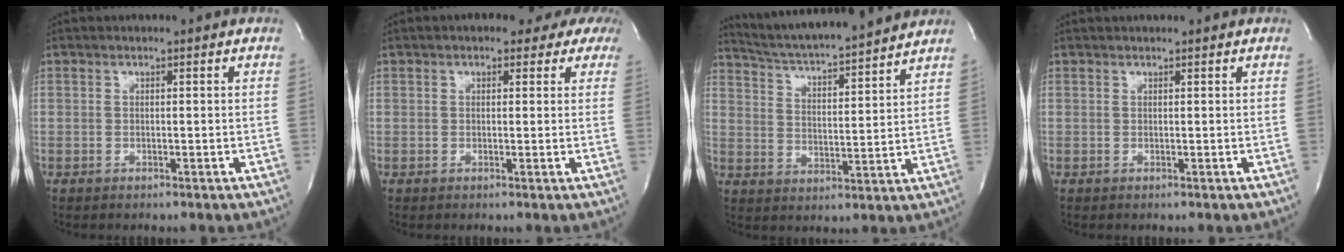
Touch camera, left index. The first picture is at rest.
{"total": 8.2, "force": [6.4, 3.8, 3.5], "torque": [-0.024, 0.019, 0.061]}
{"total": 15.8, "force": [14.7, 0.2, 5.8], "torque": [-0.104, 0.005, 0.224]}
{"total": 1.9, "force": [1.8, 0.1, 0.7], "torque": [-0.008, 0.020, 0.026]}